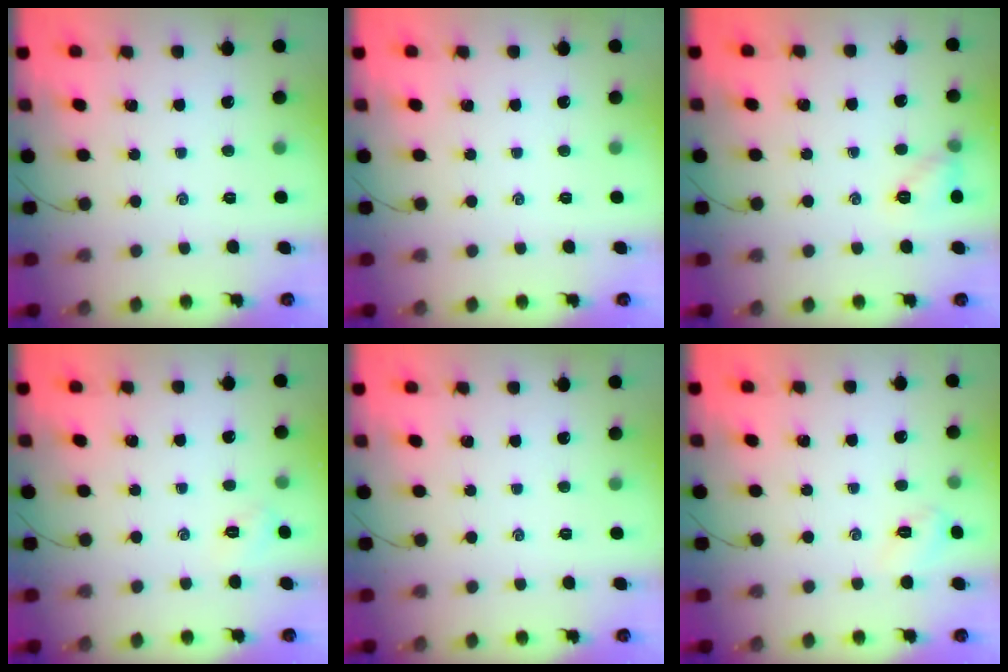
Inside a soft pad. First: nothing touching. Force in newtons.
{"total": 0.0}
{"total": 6.9, "press": 6.8, "slide": 1.0}
{"total": 3.0, "press": 2.9, "slide": 0.8}
{"total": 0.0}
{"total": 6.0, "press": 5.8, "slide": 1.6}